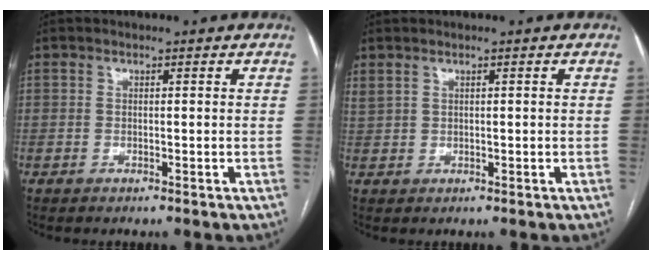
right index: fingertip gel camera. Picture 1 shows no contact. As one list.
[{"total": 1.9, "force": [1.3, 0.9, 1.1], "torque": [-0.034, 0.014, 0.039]}]